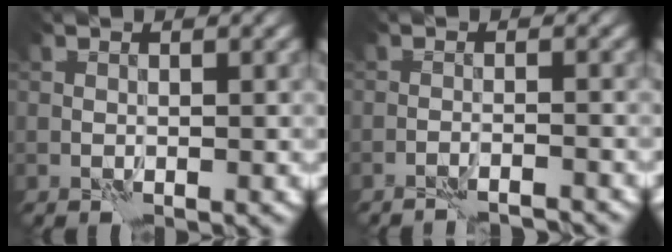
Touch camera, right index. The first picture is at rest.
{"total": 4.1, "force": [-3.9, 0.3, 1.0], "torque": [-0.011, 0.012, -0.052]}